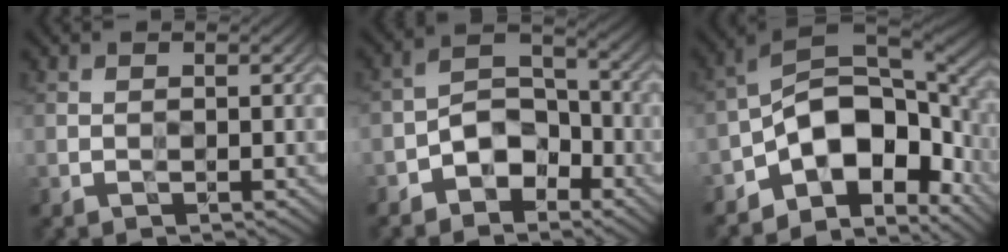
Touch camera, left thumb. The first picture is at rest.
{"total": 5.9, "force": [-3.5, 3.7, 3.1], "torque": [-0.052, 0.011, -0.074]}
{"total": 13.0, "force": [-4.4, 7.5, 9.7], "torque": [-0.163, -0.007, -0.081]}